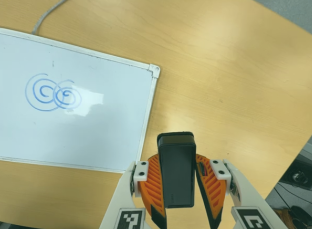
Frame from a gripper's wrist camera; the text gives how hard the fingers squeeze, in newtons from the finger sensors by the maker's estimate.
{"total": 8.0, "left": 6.6, "right": 9.5}